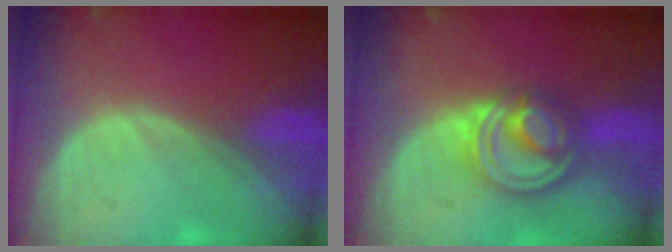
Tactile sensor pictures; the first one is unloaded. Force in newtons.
{"total": 8.1, "press": 7.0, "slide": 4.2}